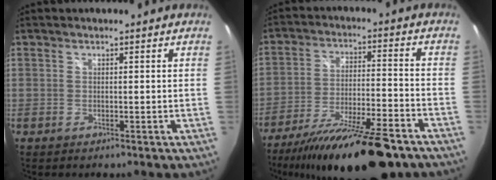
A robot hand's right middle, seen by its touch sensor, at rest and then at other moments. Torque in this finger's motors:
{"motor_torque": [1.34, -0.80, 0.51, 0.21]}